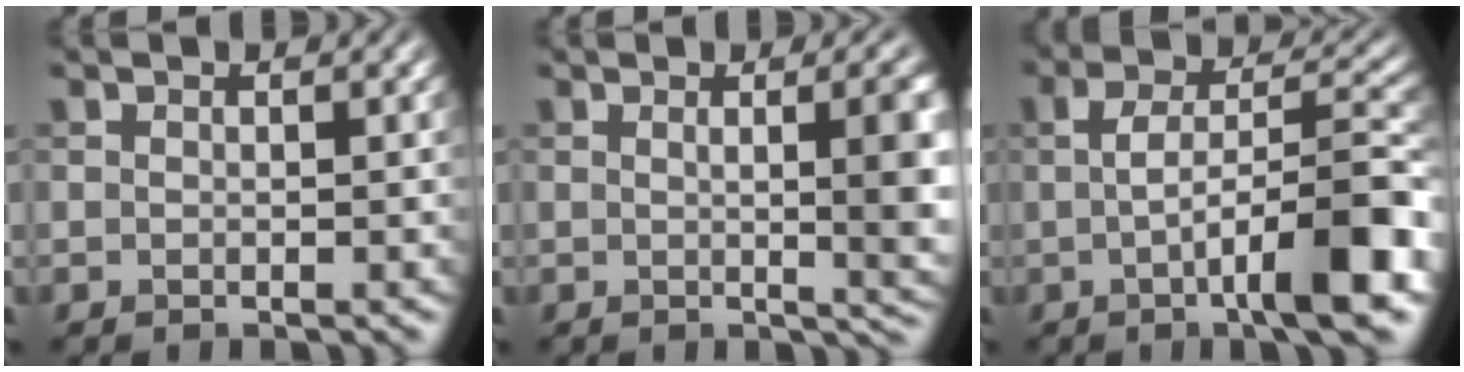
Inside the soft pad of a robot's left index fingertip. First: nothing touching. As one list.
[{"total": 6.9, "force": [0.5, 2.3, 6.5], "torque": [-0.051, 0.004, 0.005]}, {"total": 9.1, "force": [-1.7, 2.4, 8.6], "torque": [-0.124, 0.005, -0.033]}]